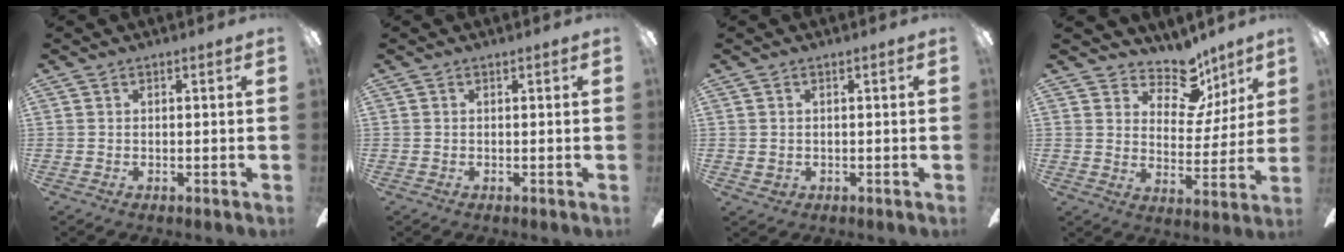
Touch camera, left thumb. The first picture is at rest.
{"total": 0.0}
{"total": 1.0, "force": [0.5, 0.9, 0.2], "torque": [-0.007, 0.004, 0.007]}
{"total": 11.9, "force": [8.6, 6.4, 5.1], "torque": [-0.079, -0.060, 0.157]}